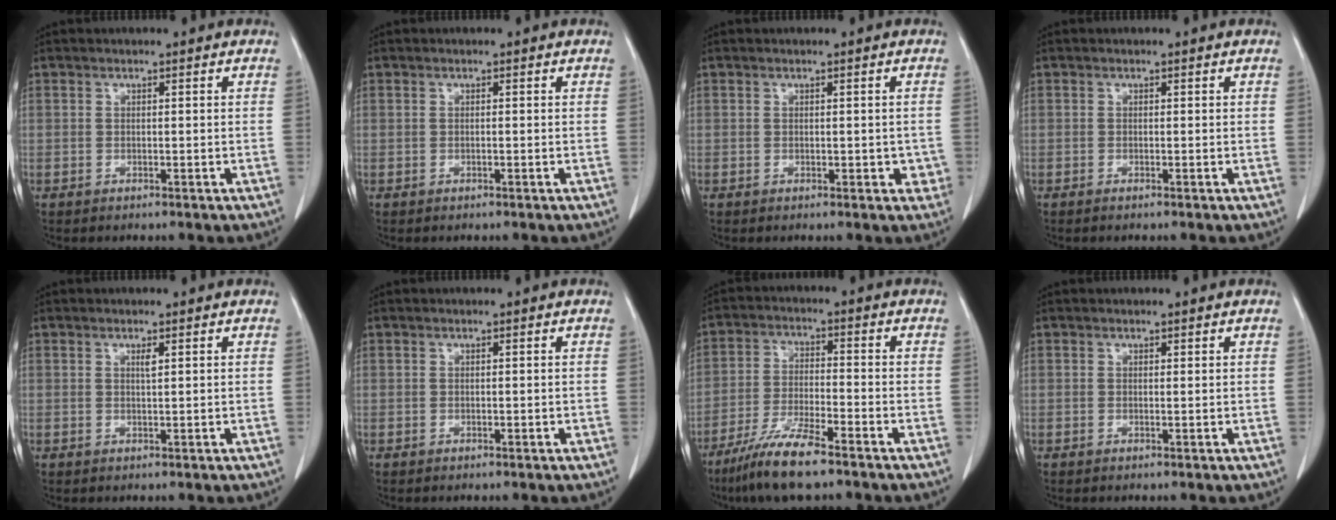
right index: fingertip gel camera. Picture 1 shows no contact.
{"total": 0.0}
{"total": 2.3, "force": [-0.3, 1.3, 1.8], "torque": [-0.015, 0.005, 0.000]}
{"total": 0.0}
{"total": 0.9, "force": [0.4, 0.0, 0.8], "torque": [-0.017, -0.002, 0.008]}
{"total": 0.0}
{"total": 9.1, "force": [-6.7, 0.7, 6.0], "torque": [-0.123, -0.024, -0.129]}
{"total": 0.0}